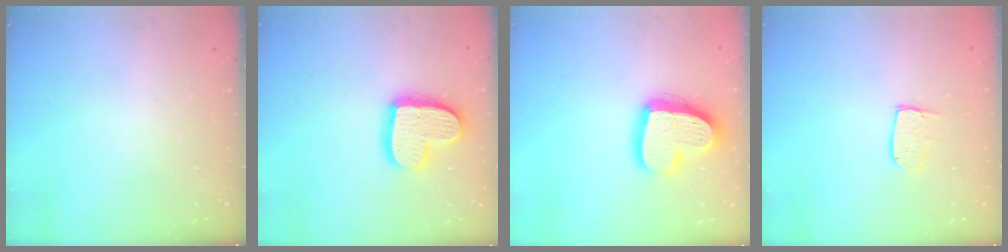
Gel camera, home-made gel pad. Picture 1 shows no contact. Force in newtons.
{"total": 16.2, "press": 16.1, "slide": 1.3}
{"total": 17.2, "press": 17.2, "slide": 1.4}
{"total": 6.7, "press": 6.7, "slide": 0.5}